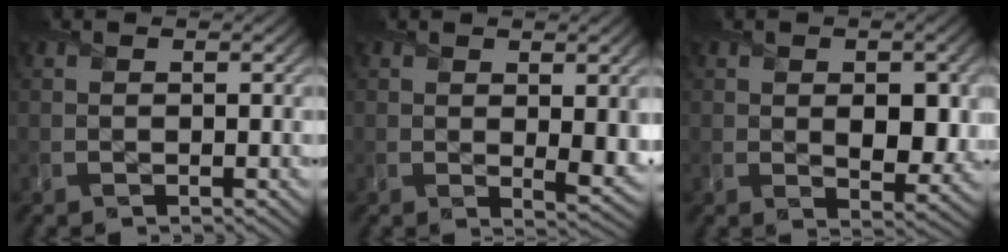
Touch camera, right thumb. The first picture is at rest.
{"total": 4.4, "force": [0.7, 1.8, 3.9], "torque": [-0.060, -0.013, 0.020]}
{"total": 5.9, "force": [0.4, 3.6, 4.6], "torque": [-0.070, -0.014, 0.012]}